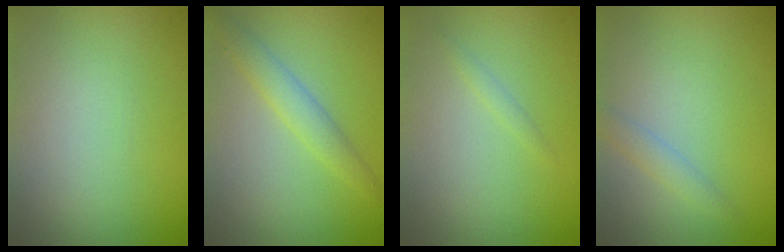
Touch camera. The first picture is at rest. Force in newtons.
{"total": 2.4, "press": 2.4, "slide": 0.1}
{"total": 0.6, "press": 0.6, "slide": 0.0}
{"total": 1.5, "press": 1.5, "slide": 0.0}